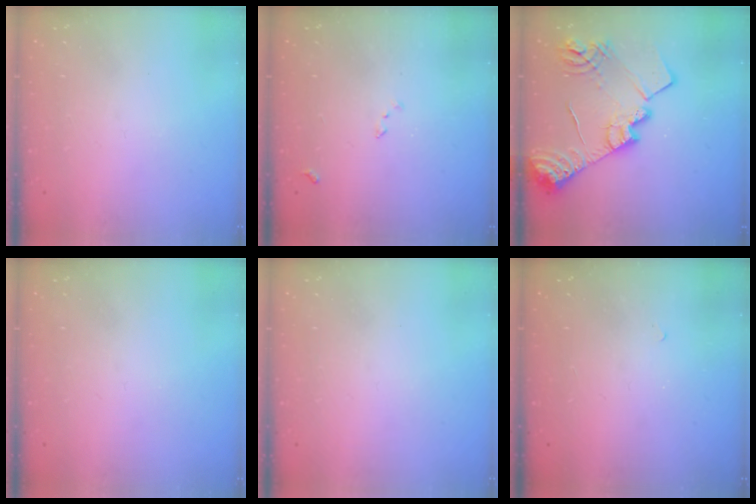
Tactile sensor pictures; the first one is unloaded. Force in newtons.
{"total": 8.2, "press": 8.1, "slide": 1.0}
{"total": 19.4, "press": 19.3, "slide": 1.6}
{"total": 0.0}
{"total": 0.0}
{"total": 4.0, "press": 4.0, "slide": 0.6}